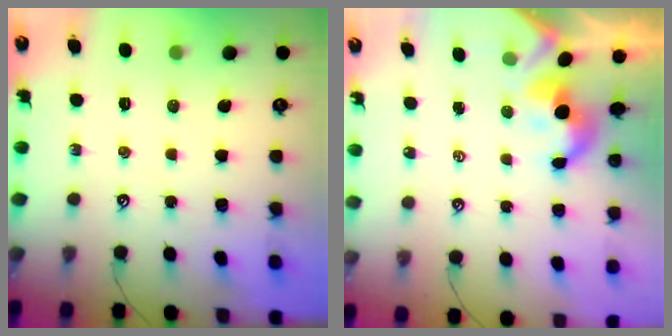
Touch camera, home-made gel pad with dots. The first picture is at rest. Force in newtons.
{"total": 4.0, "press": 3.9, "slide": 0.7}